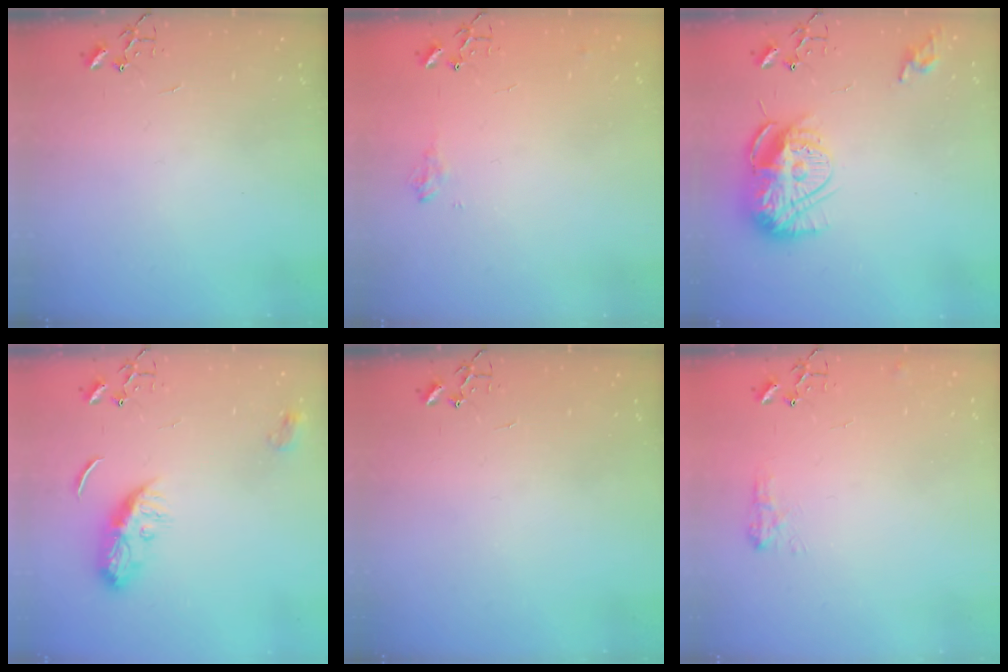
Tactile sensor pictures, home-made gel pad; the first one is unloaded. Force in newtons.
{"total": 7.7, "press": 7.7, "slide": 0.9}
{"total": 15.3, "press": 15.3, "slide": 0.9}
{"total": 10.9, "press": 10.9, "slide": 0.7}
{"total": 0.0}
{"total": 8.0, "press": 7.9, "slide": 0.7}